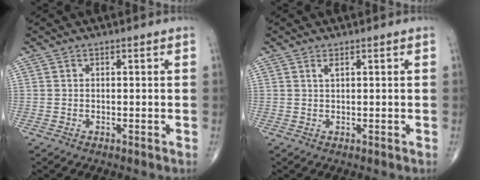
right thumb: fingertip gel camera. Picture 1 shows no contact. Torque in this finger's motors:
{"motor_torque": [-0.16, -0.01, 0.06, -0.02, -0.01]}